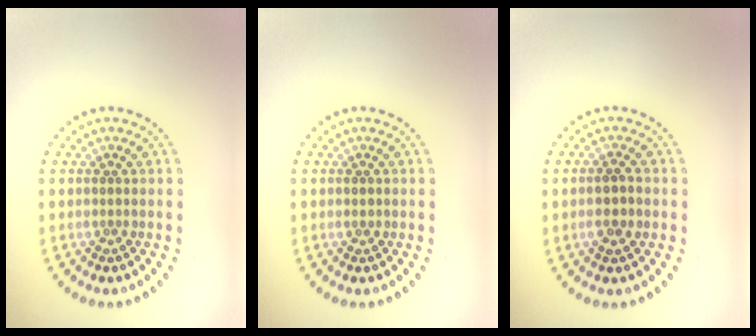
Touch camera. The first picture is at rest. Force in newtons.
{"total": 0.7, "press": 0.7, "slide": 0.1}
{"total": 2.3, "press": 2.3, "slide": 0.6}